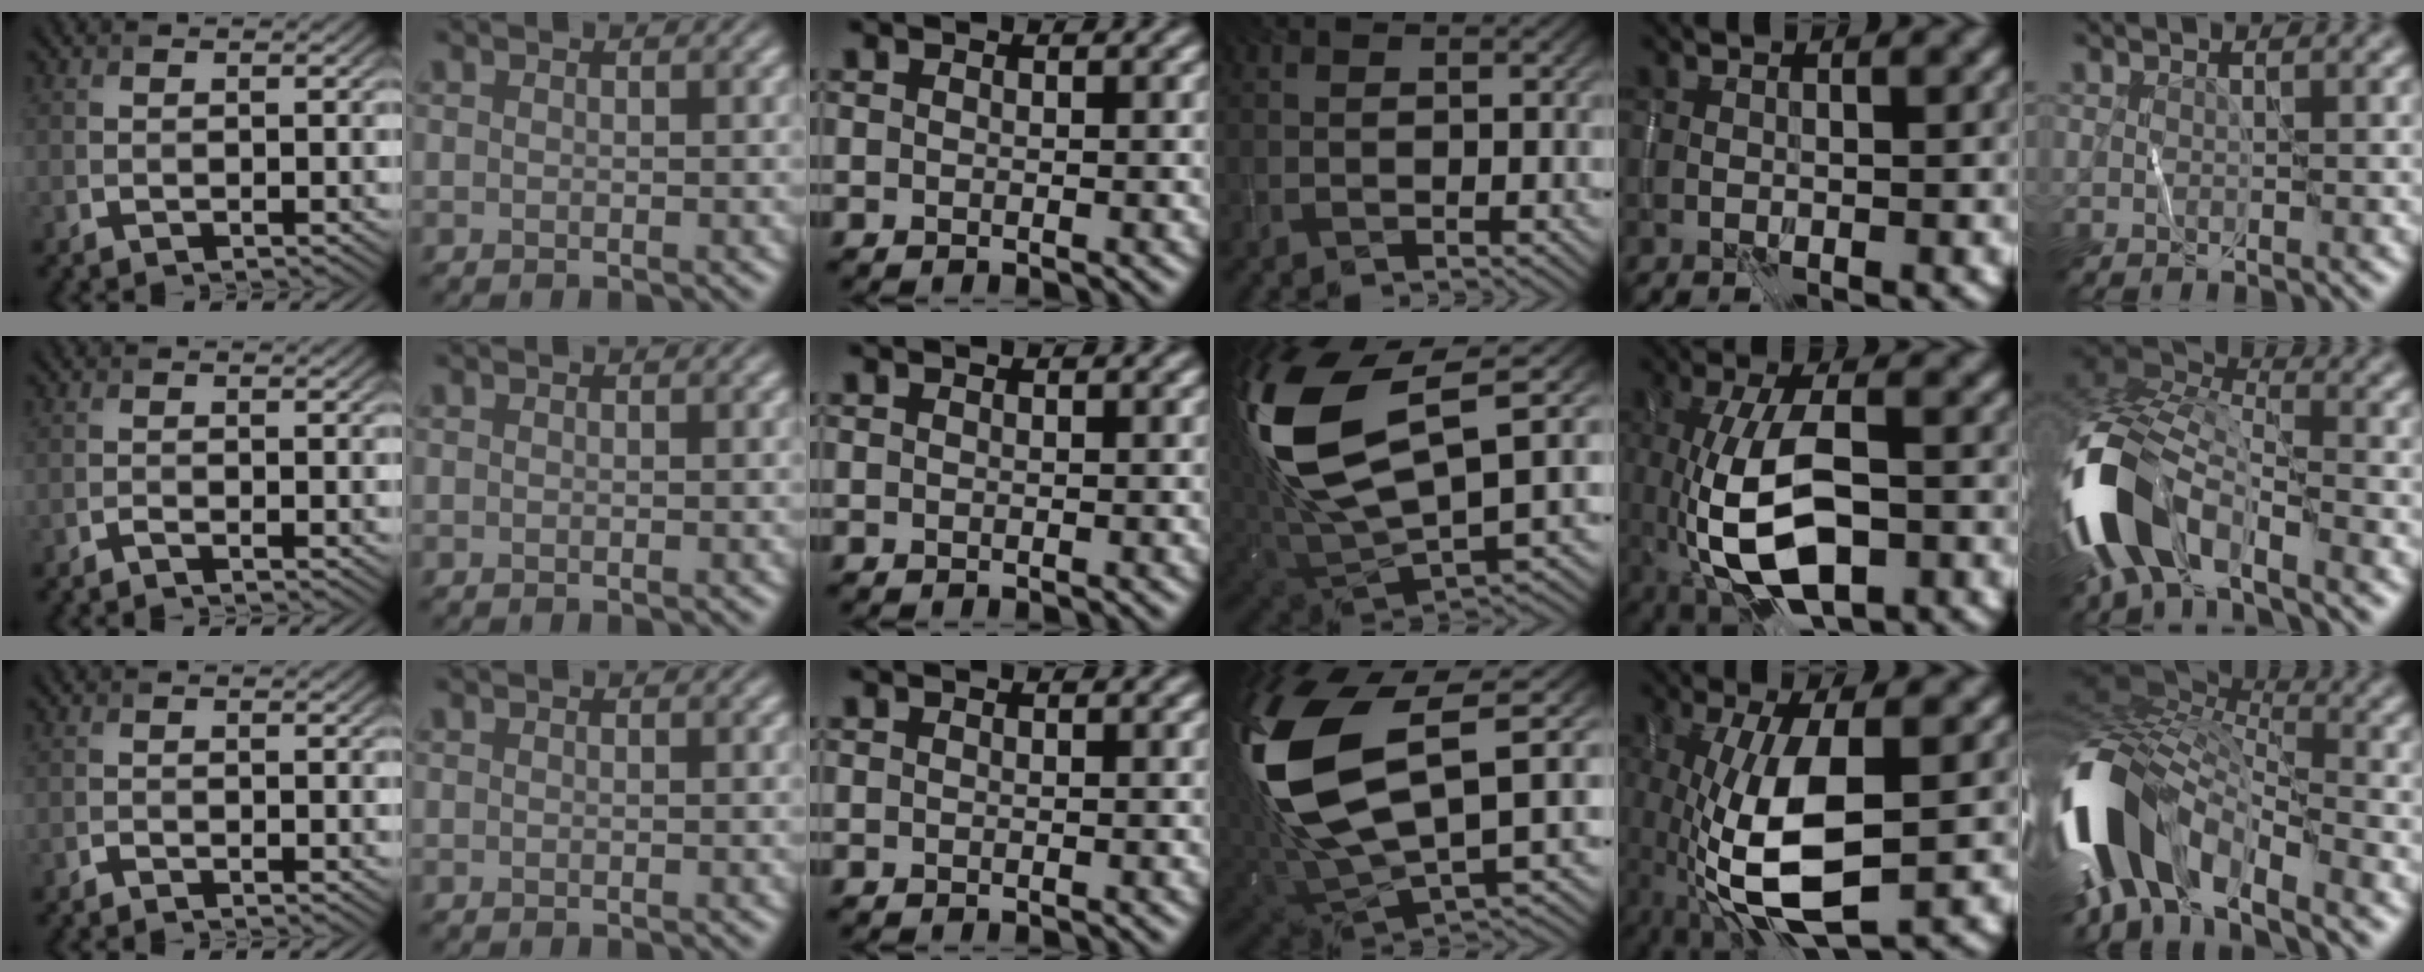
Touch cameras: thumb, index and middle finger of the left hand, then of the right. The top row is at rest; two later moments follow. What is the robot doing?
{"motion": "wipe", "object": "whiteboard"}